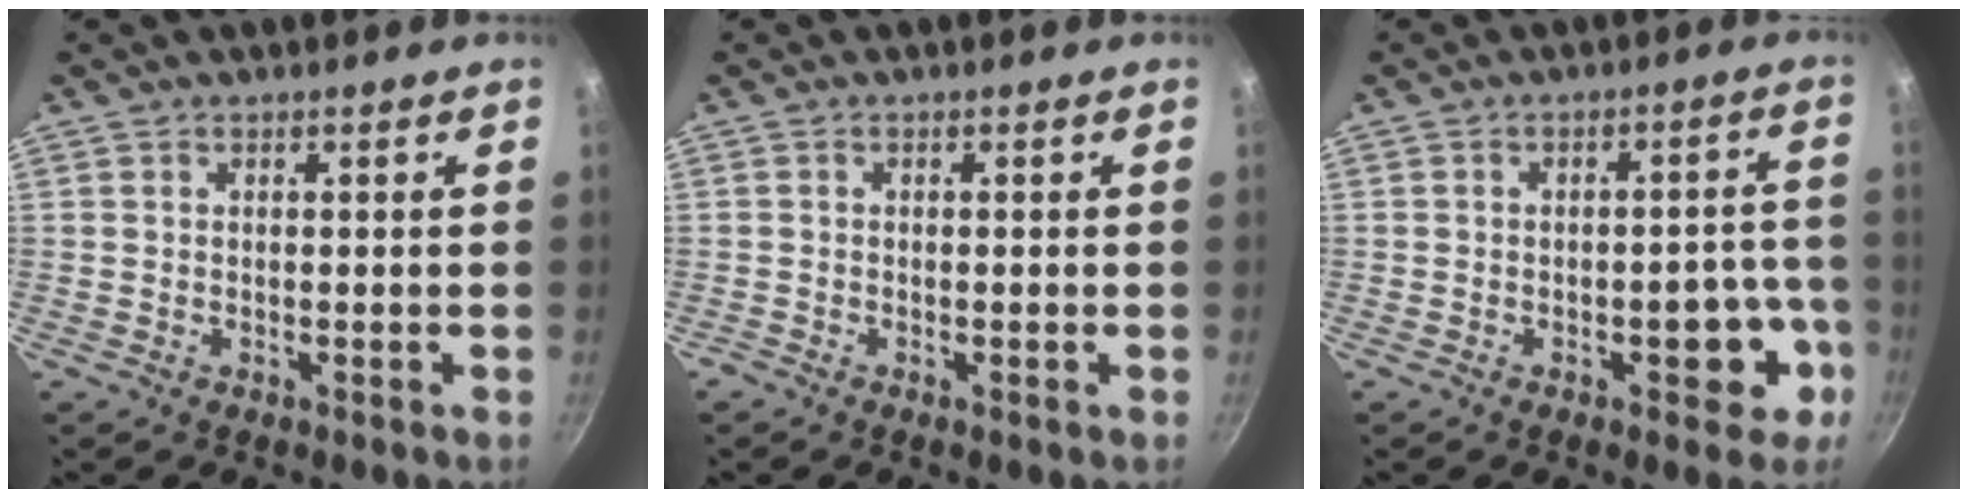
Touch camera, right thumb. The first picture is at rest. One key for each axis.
{"total": 0.5, "fx": -0.4, "fy": 0.2, "fz": 0.3, "tx": -0.007, "ty": 0.002, "tz": -0.009}
{"total": 8.0, "fx": -3.2, "fy": 4.2, "fz": 6.0, "tx": -0.031, "ty": 0.030, "tz": -0.038}